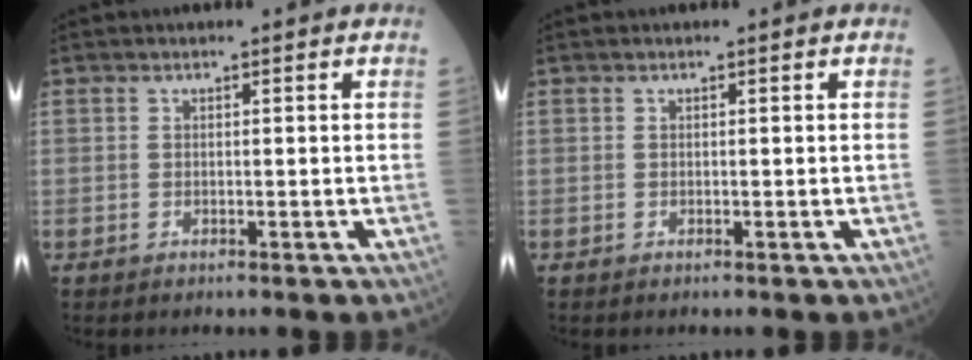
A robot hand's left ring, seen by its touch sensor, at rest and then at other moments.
{"total": 0.0}